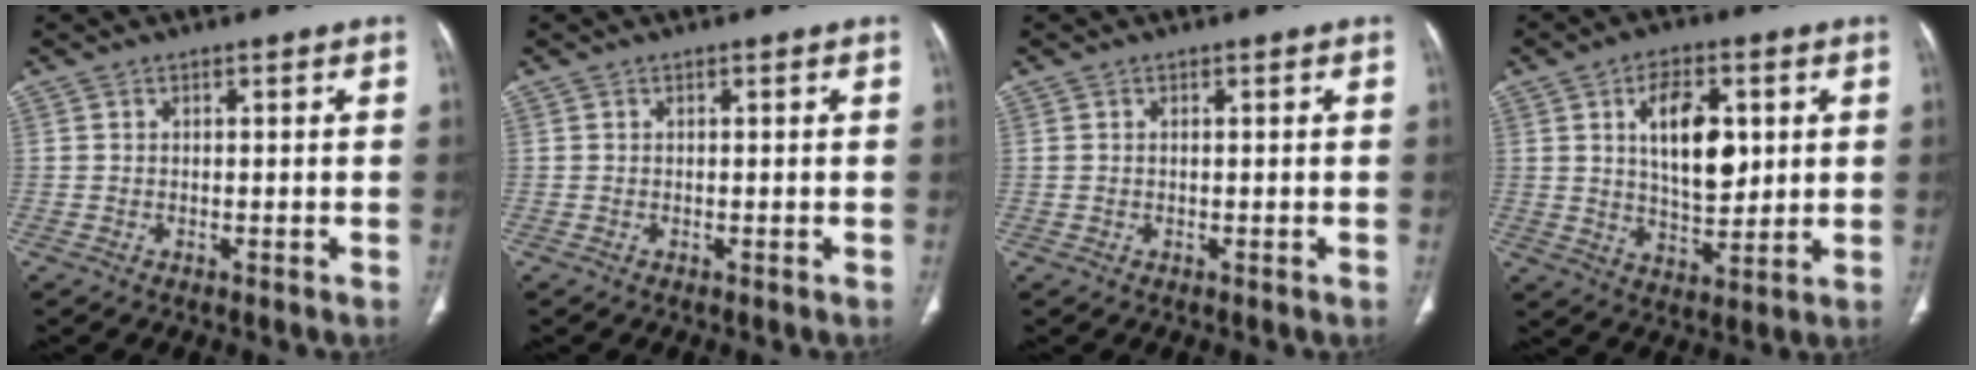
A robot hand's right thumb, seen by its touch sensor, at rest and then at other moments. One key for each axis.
{"total": 0.0}
{"total": 0.6, "fx": 0.2, "fy": 0.3, "fz": 0.5, "tx": -0.015, "ty": 0.010, "tz": 0.008}
{"total": 12.8, "fx": 3.2, "fy": 7.0, "fz": 10.3, "tx": -0.136, "ty": -0.019, "tz": 0.058}